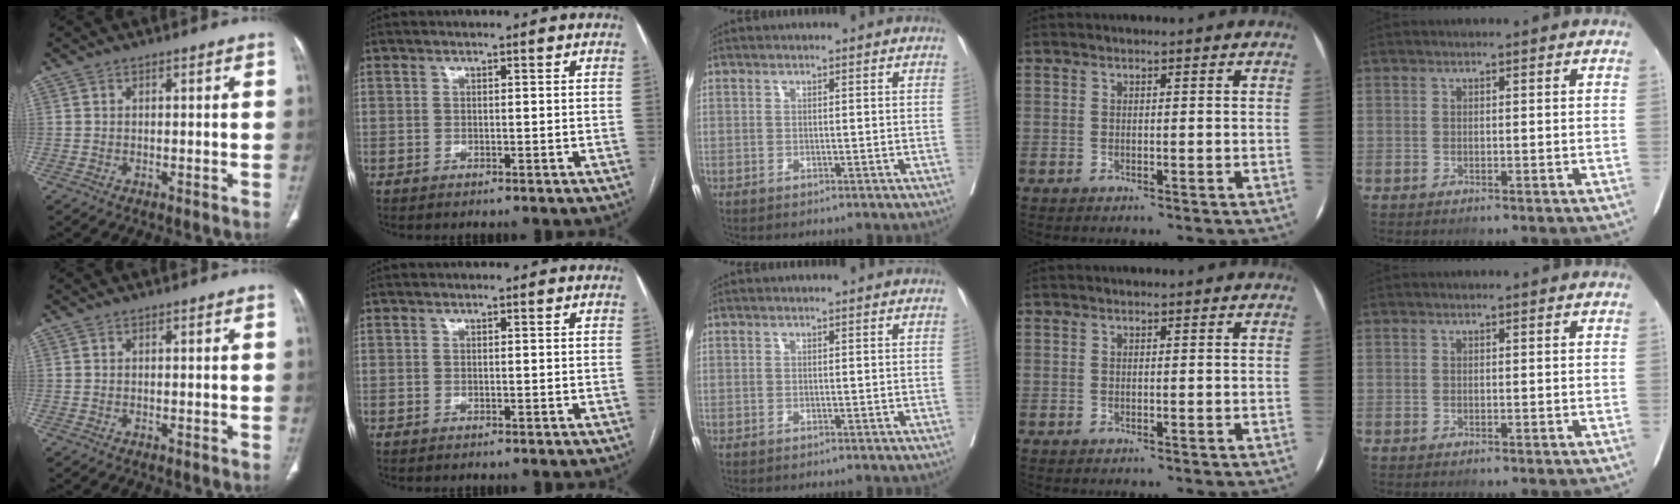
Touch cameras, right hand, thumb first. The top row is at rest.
{}